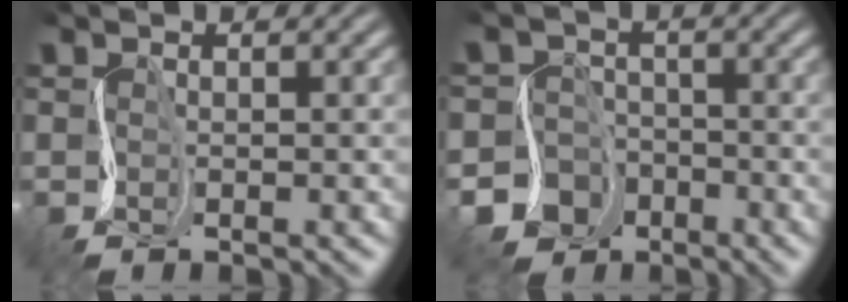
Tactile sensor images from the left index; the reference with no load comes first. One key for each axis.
{"total": 6.5, "fx": -3.8, "fy": 5.3, "fz": 0.5, "tx": 0.009, "ty": -0.013, "tz": -0.078}